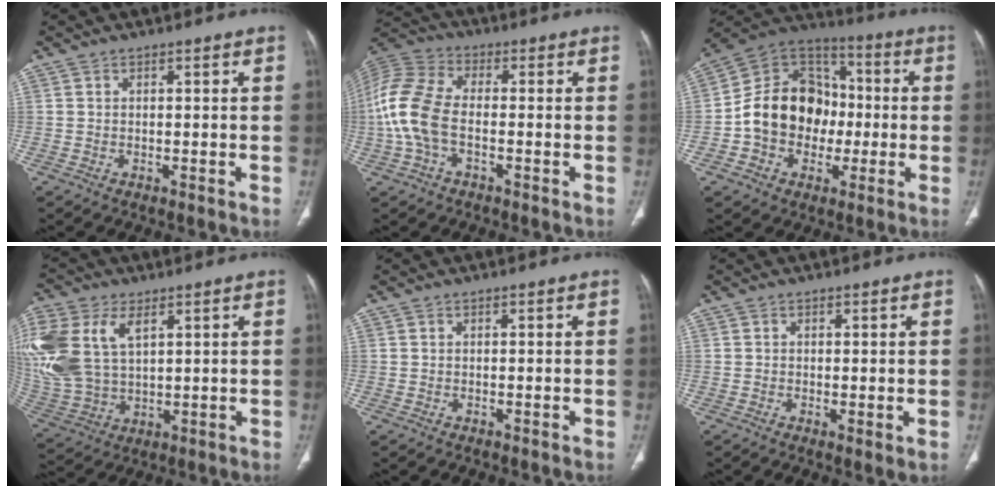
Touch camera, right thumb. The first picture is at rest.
{"total": 12.5, "force": [-2.1, 7.2, 10.0], "torque": [-0.235, 0.028, -0.047]}
{"total": 17.6, "force": [-1.9, 14.2, 10.2], "torque": [-0.126, 0.038, -0.040]}
{"total": 21.1, "force": [7.1, 13.3, 14.8], "torque": [-0.369, 0.003, 0.147]}
{"total": 0.0}
{"total": 1.6, "force": [-0.1, 0.5, 1.5], "torque": [-0.031, -0.009, -0.002]}